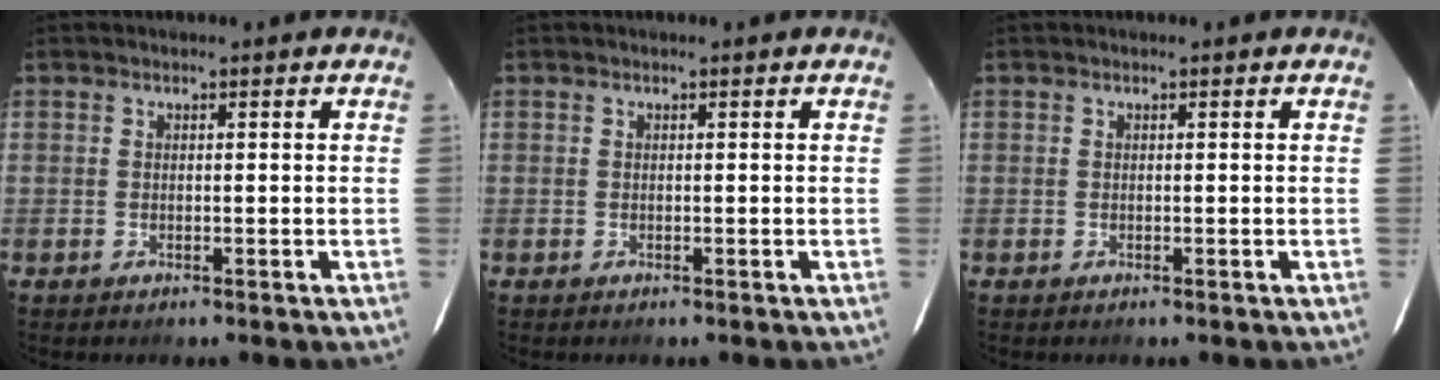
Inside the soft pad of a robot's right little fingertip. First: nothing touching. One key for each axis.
{"total": 0.0}
{"total": 0.0}